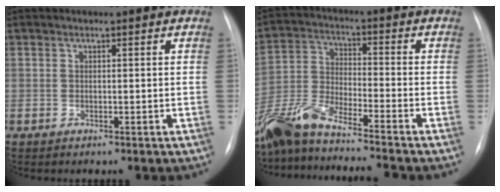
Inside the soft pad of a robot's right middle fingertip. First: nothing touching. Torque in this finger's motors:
{"motor_torque": [1.09, -1.05, 0.49, 0.18]}